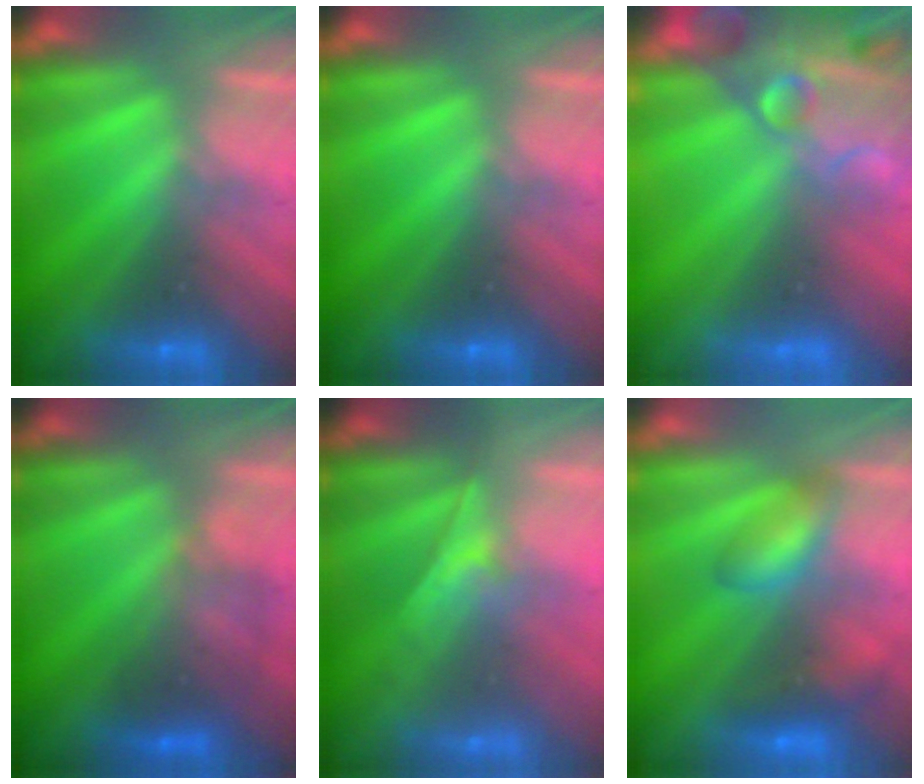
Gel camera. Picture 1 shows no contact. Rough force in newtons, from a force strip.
{"total": 0.0}
{"total": 7.6}
{"total": 2.5}
{"total": 1.9}
{"total": 2.9}